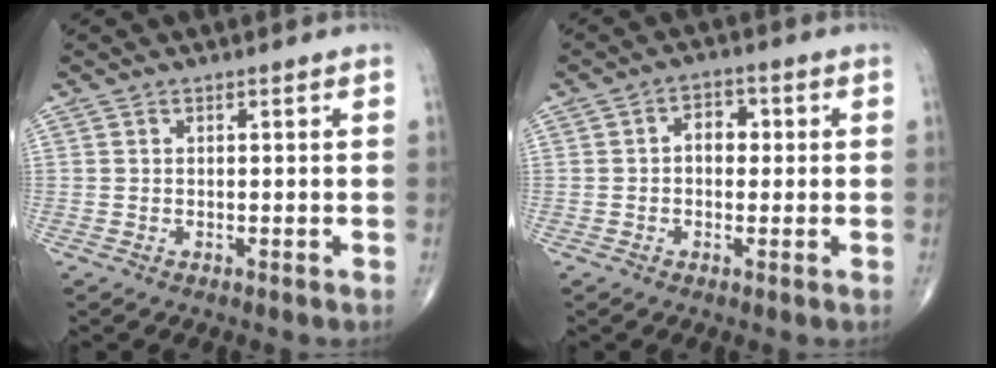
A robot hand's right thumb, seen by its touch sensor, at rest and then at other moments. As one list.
[{"total": 3.8, "force": [0.1, 2.8, 2.6], "torque": [-0.020, 0.011, -0.008]}]